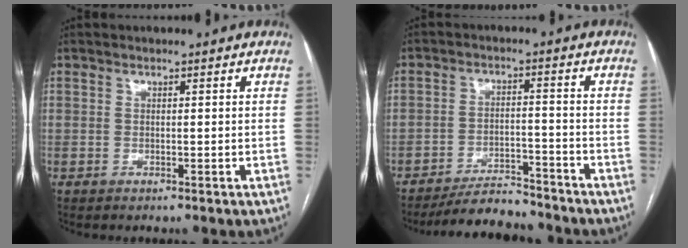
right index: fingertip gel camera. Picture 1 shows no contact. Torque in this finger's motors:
{"motor_torque": [-0.12, 0.06, -0.21, -0.09]}